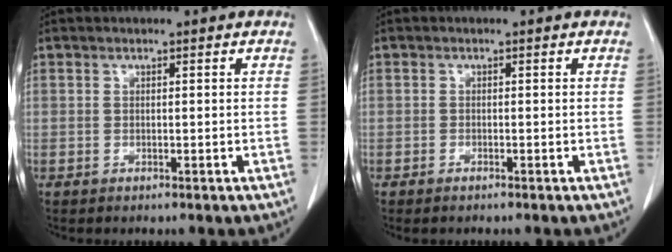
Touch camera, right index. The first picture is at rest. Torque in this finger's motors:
{"motor_torque": [0.20, -0.16, 0.04, 0.03]}